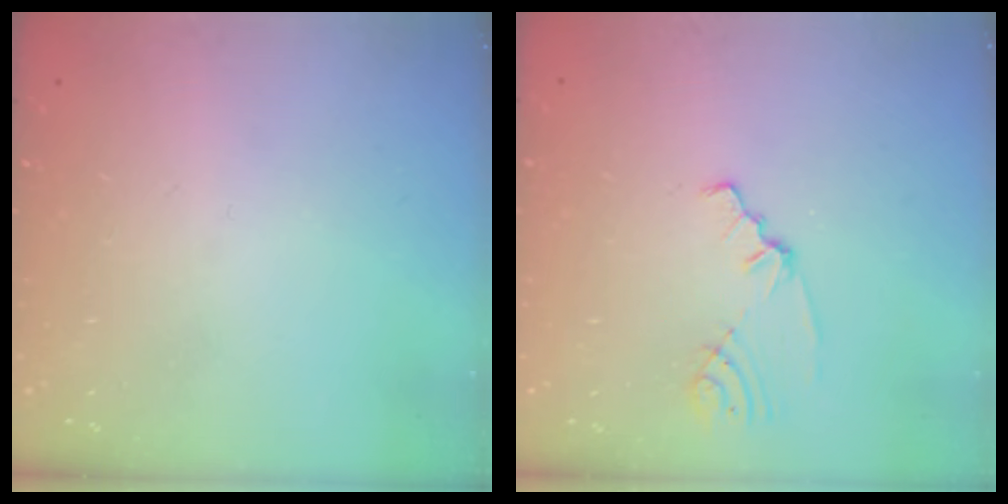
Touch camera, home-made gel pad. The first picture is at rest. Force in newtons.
{"total": 1.9, "press": 1.9, "slide": 0.2}